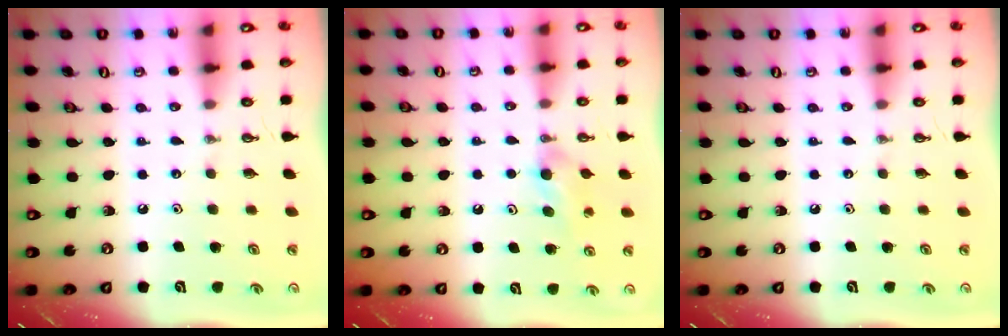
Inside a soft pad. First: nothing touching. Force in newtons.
{"total": 4.7, "press": 4.7, "slide": 0.3}
{"total": 0.0}